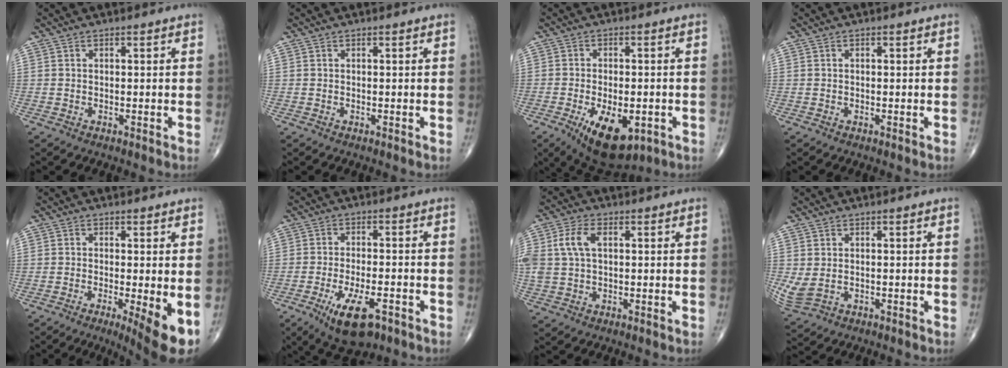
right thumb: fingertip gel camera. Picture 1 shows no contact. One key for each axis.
{"total": 0.0}
{"total": 13.0, "fx": -5.2, "fy": 6.4, "fz": 10.1, "tx": -0.153, "ty": 0.000, "tz": -0.066}
{"total": 0.0}
{"total": 7.6, "fx": -2.2, "fy": 1.6, "fz": 7.1, "tx": -0.108, "ty": -0.020, "tz": -0.034}
{"total": 10.4, "fx": -5.4, "fy": 4.1, "fz": 8.0, "tx": -0.135, "ty": 0.009, "tz": -0.081}
{"total": 6.8, "fx": 1.6, "fy": 4.0, "fz": 5.3, "tx": -0.126, "ty": 0.013, "tz": 0.032}
{"total": 4.0, "fx": -0.3, "fy": 2.7, "fz": 2.9, "tx": -0.076, "ty": -0.003, "tz": 0.007}